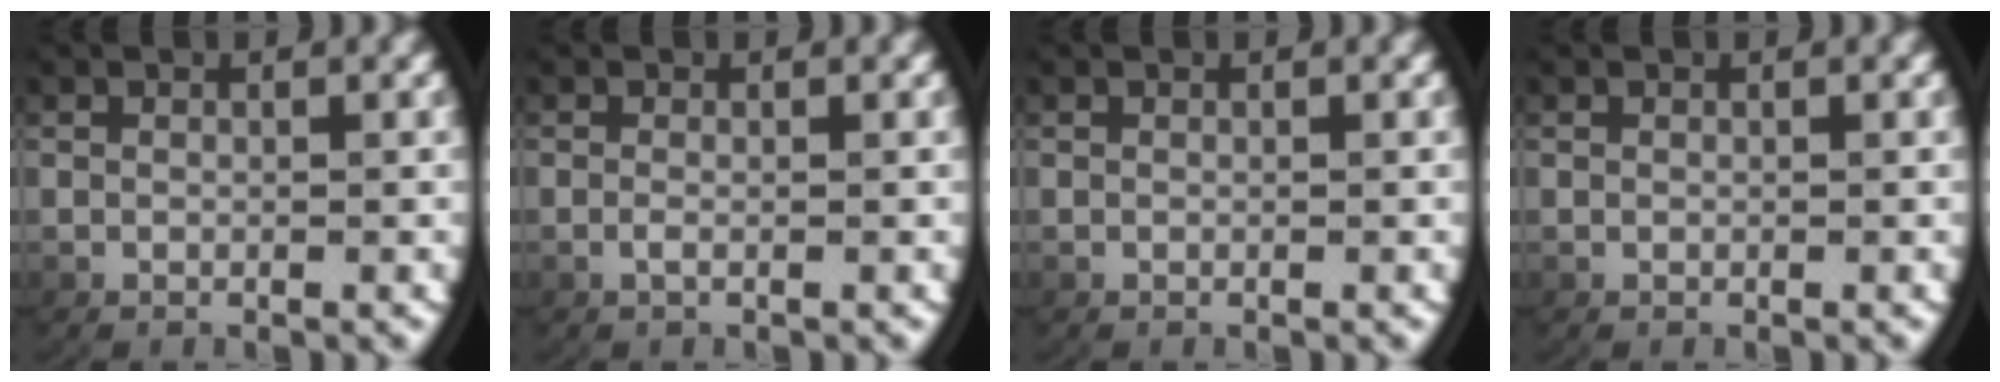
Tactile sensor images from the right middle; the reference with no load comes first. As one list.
[{"total": 0.7, "force": [-0.5, 0.0, 0.5], "torque": [-0.020, -0.006, -0.005]}, {"total": 0.0}, {"total": 0.0}]